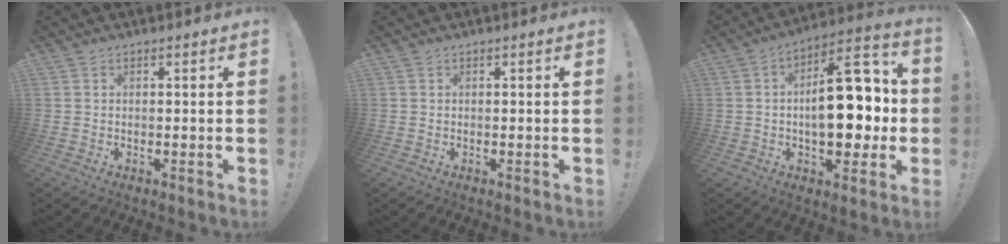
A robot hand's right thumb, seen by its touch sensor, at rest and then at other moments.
{"total": 0.0}
{"total": 20.1, "force": [-0.9, 10.4, 17.2], "torque": [-0.242, 0.014, -0.009]}